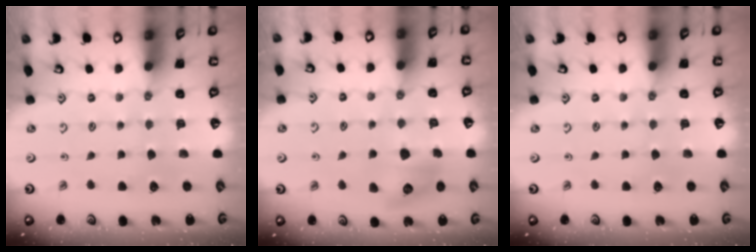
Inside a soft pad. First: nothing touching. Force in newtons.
{"total": 9.8, "press": 9.8, "slide": 0.4}
{"total": 0.0}